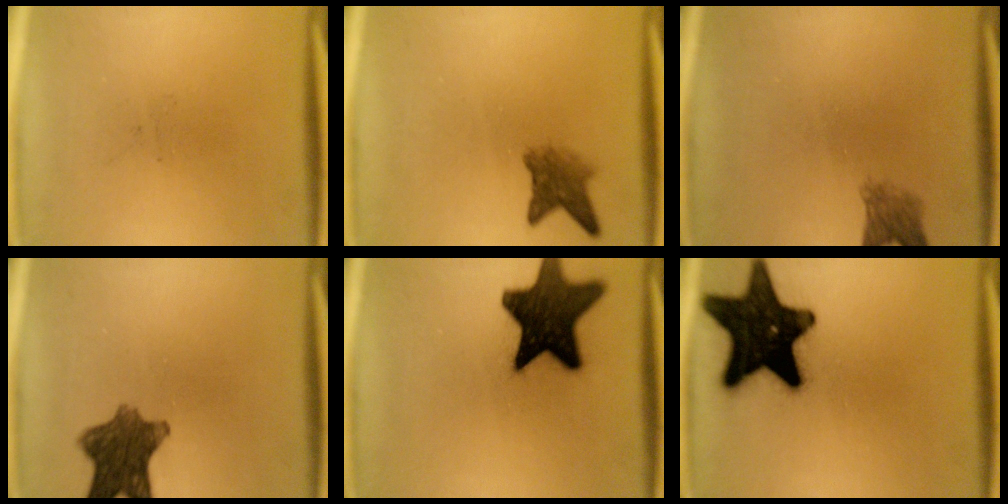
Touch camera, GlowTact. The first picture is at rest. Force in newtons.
{"total": 3.7}
{"total": 2.9}
{"total": 9.0}
{"total": 17.1}
{"total": 19.7}